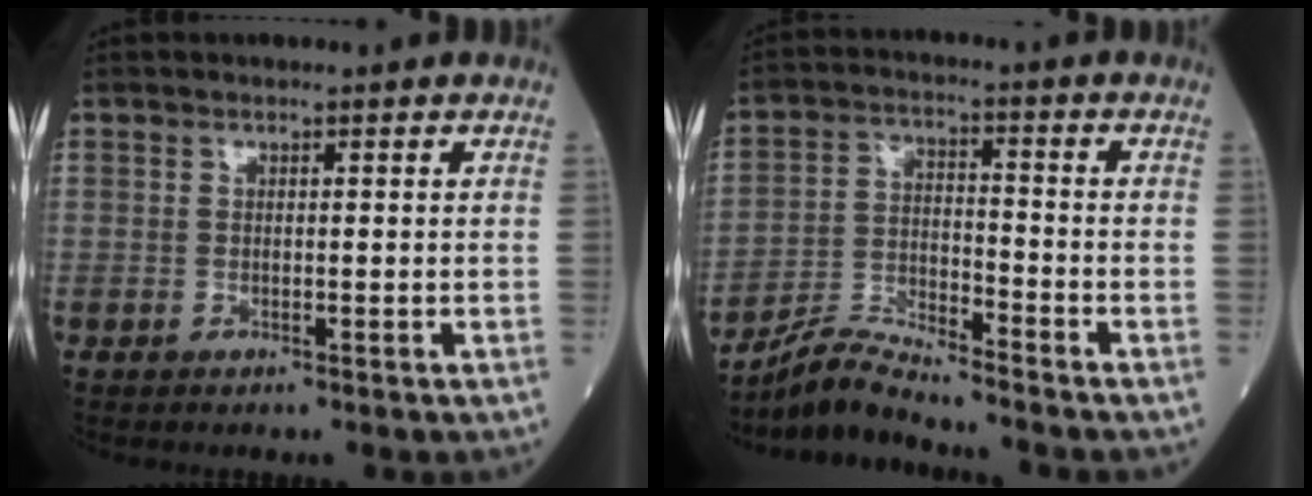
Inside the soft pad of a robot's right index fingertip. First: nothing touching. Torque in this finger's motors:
{"motor_torque": [0.44, -0.41, 0.13, 0.00]}